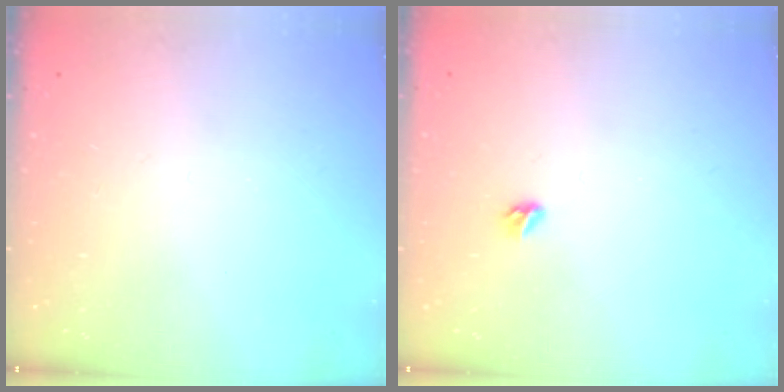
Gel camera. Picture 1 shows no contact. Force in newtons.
{"total": 3.5, "press": 3.4, "slide": 0.8}